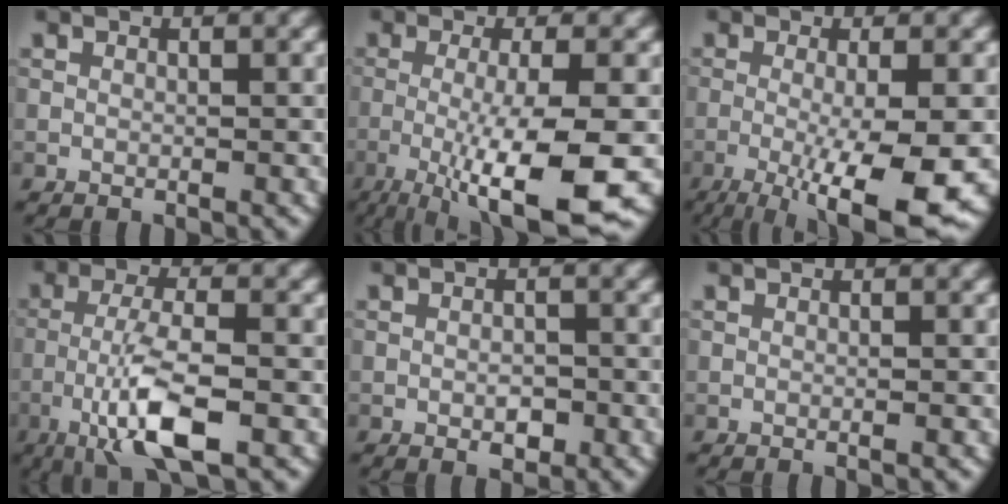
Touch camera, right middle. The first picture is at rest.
{"total": 9.9, "force": [-3.2, 1.9, 9.2], "torque": [-0.140, -0.013, -0.056]}
{"total": 9.6, "force": [-3.2, 2.0, 8.8], "torque": [-0.130, -0.012, -0.048]}
{"total": 7.0, "force": [-3.0, 1.7, 6.1], "torque": [-0.114, 0.006, -0.062]}
{"total": 1.9, "force": [-0.7, 1.0, 1.5], "torque": [-0.022, 0.000, -0.011]}
{"total": 0.6, "force": [-0.1, 0.1, 0.6], "torque": [-0.006, -0.002, -0.003]}